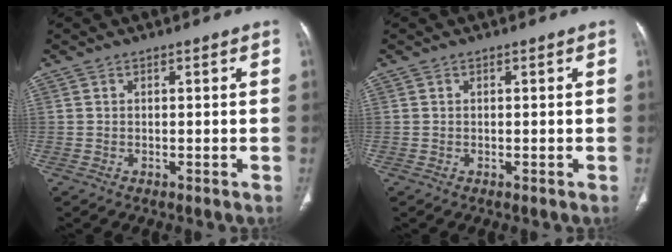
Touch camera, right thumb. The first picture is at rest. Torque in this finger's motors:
{"motor_torque": [0.01, 0.01, -0.07, 0.07, 0.04]}